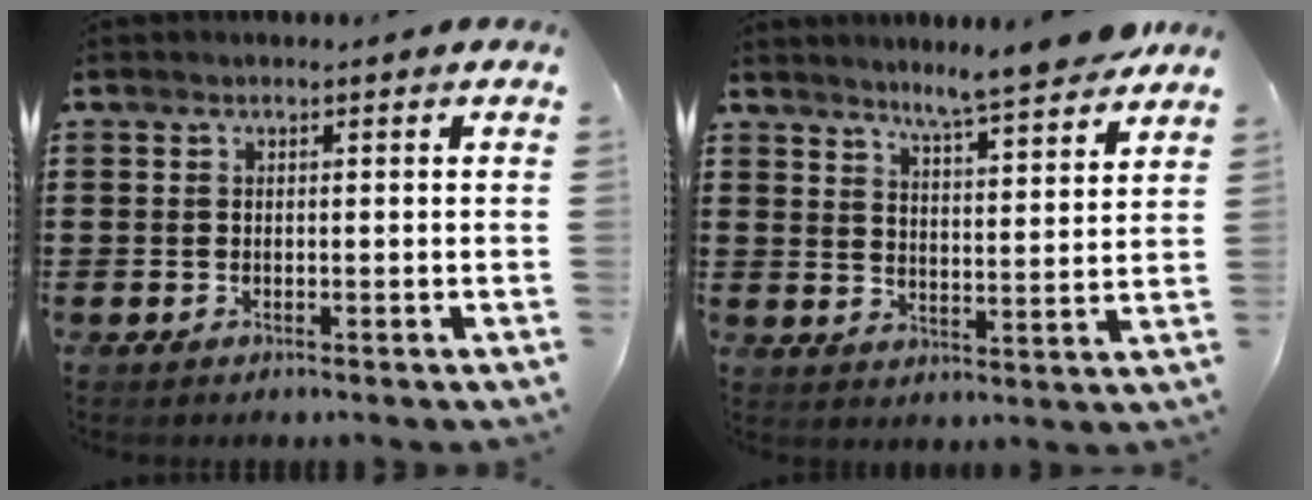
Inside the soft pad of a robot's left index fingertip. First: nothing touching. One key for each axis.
{"total": 6.1, "fx": 5.9, "fy": -0.6, "fz": 1.6, "tx": -0.046, "ty": -0.036, "tz": 0.100}